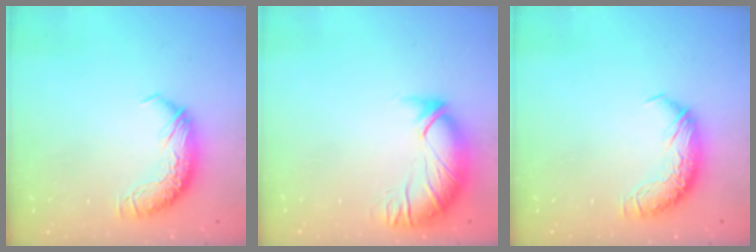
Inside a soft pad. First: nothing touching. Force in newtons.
{"total": 2.9, "press": 1.4, "slide": 2.5}
{"total": 0.0}